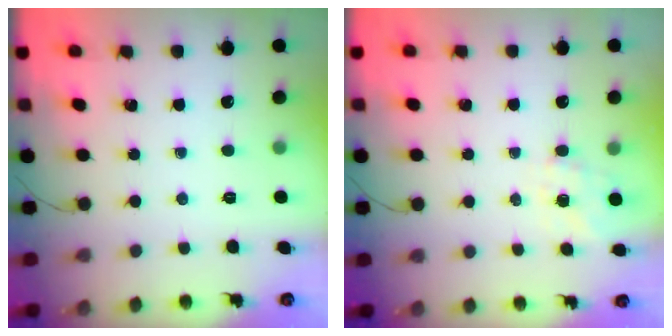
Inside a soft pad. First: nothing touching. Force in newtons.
{"total": 2.2, "press": 1.9, "slide": 1.2}